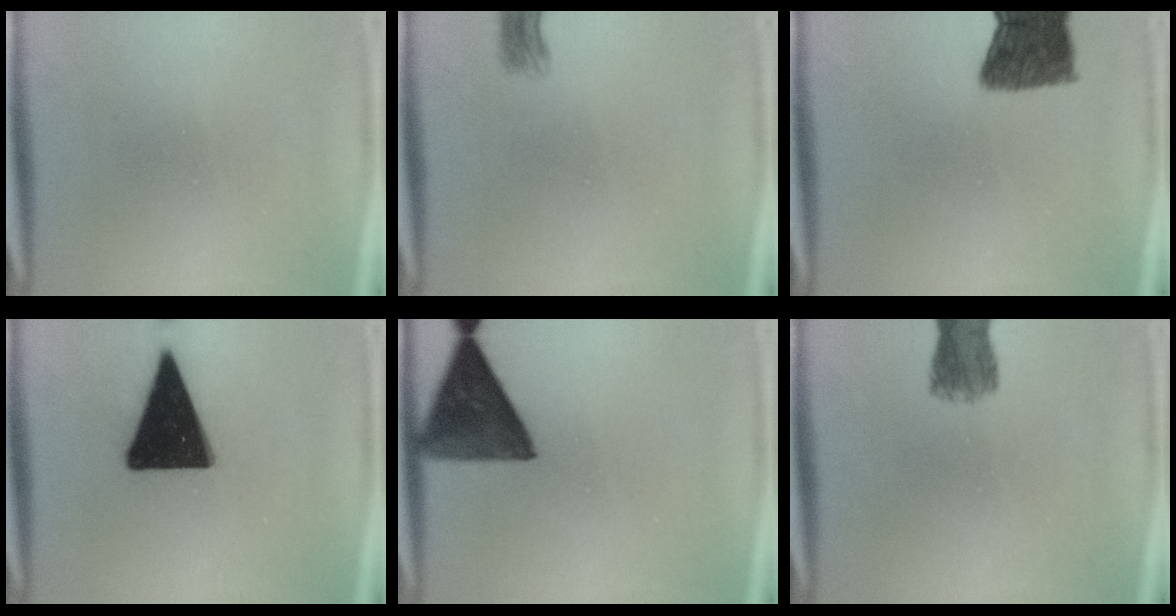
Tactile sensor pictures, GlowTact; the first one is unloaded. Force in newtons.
{"total": 1.6}
{"total": 10.2}
{"total": 19.1}
{"total": 12.3}
{"total": 4.6}